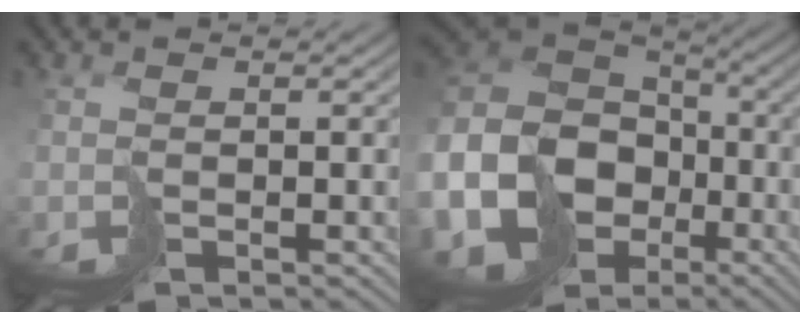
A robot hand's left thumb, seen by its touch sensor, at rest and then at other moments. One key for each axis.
{"total": 19.0, "fx": -7.4, "fy": 14.8, "fz": 9.5, "tx": -0.248, "ty": -0.042, "tz": -0.123}